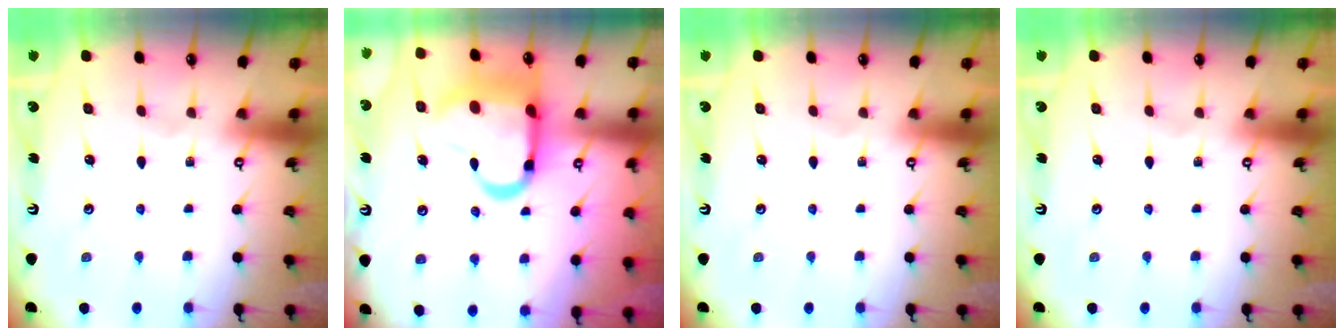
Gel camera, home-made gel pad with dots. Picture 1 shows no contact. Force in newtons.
{"total": 16.4, "press": 16.3, "slide": 1.8}
{"total": 0.0}
{"total": 0.0}